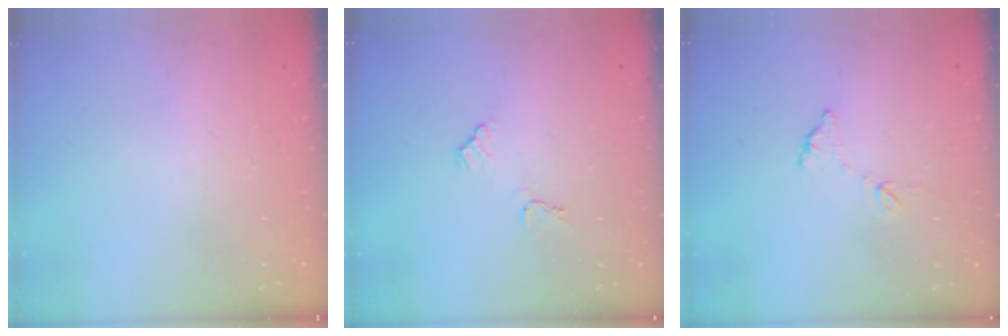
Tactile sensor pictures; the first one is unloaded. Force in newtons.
{"total": 6.8, "press": 6.8, "slide": 0.5}
{"total": 5.5, "press": 5.5, "slide": 0.3}